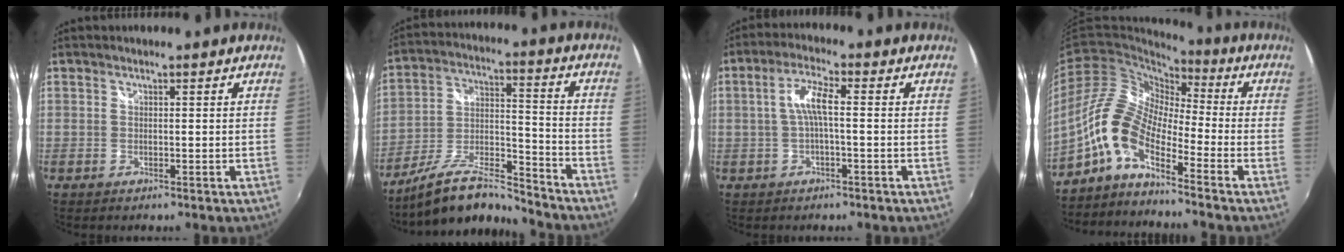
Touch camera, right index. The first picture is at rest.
{"total": 13.7, "force": [-12.0, 2.7, 6.0], "torque": [-0.128, 0.001, -0.219]}
{"total": 4.9, "force": [-0.4, 0.8, 4.9], "torque": [-0.099, 0.010, -0.005]}
{"total": 10.8, "force": [-6.0, 3.8, 8.1], "torque": [-0.161, 0.014, -0.140]}